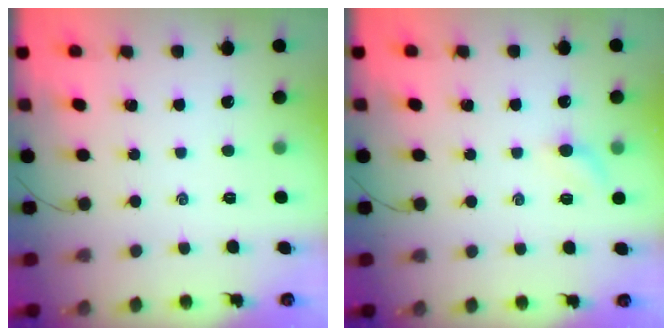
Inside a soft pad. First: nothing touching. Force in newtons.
{"total": 5.5, "press": 5.3, "slide": 1.3}